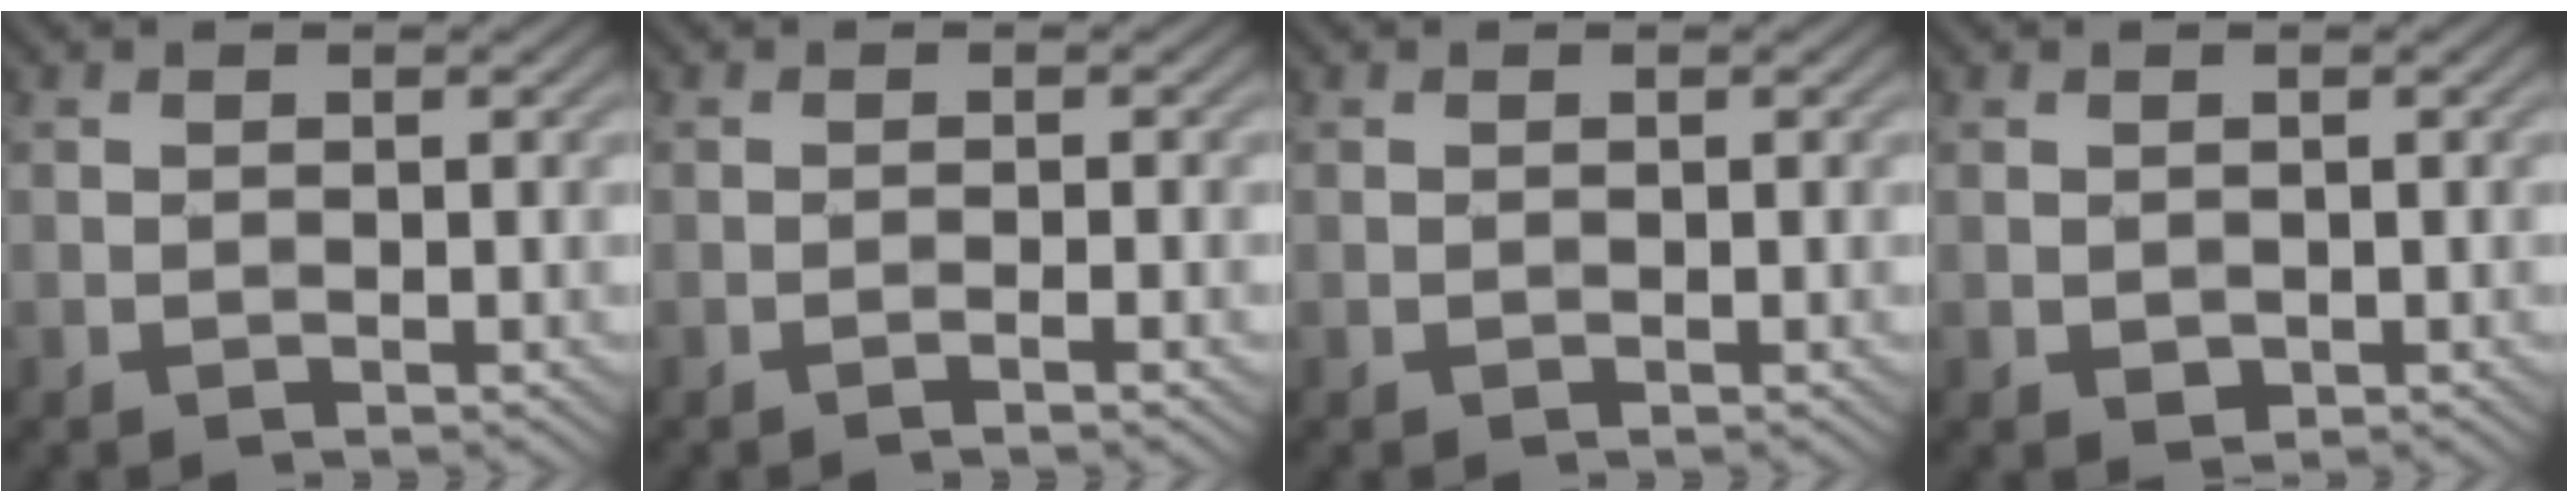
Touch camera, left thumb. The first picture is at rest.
{"total": 1.4, "force": [-0.8, 0.0, 1.2], "torque": [-0.018, 0.006, -0.019]}
{"total": 0.0}
{"total": 0.8, "force": [0.1, 0.6, 0.4], "torque": [-0.010, -0.004, 0.006]}